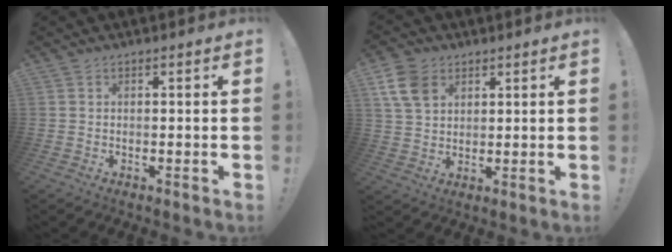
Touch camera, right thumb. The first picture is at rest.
{"total": 10.0, "force": [4.8, 7.1, 5.2], "torque": [-0.107, -0.012, 0.094]}